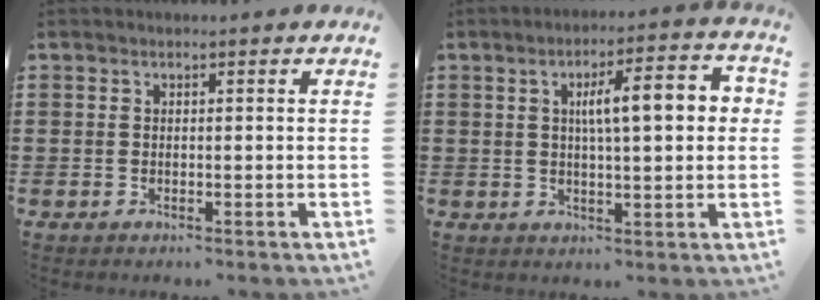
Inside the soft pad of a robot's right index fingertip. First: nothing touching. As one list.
[{"total": 8.4, "force": [1.6, 2.1, 8.0], "torque": [-0.144, 0.007, 0.020]}]